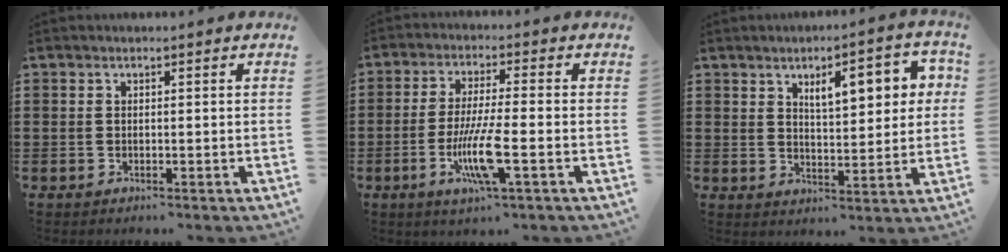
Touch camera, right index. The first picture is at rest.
{"total": 8.6, "force": [-2.9, 1.2, 8.0], "torque": [-0.165, -0.018, -0.057]}
{"total": 7.4, "force": [3.1, 2.9, 6.1], "torque": [-0.094, -0.004, 0.043]}